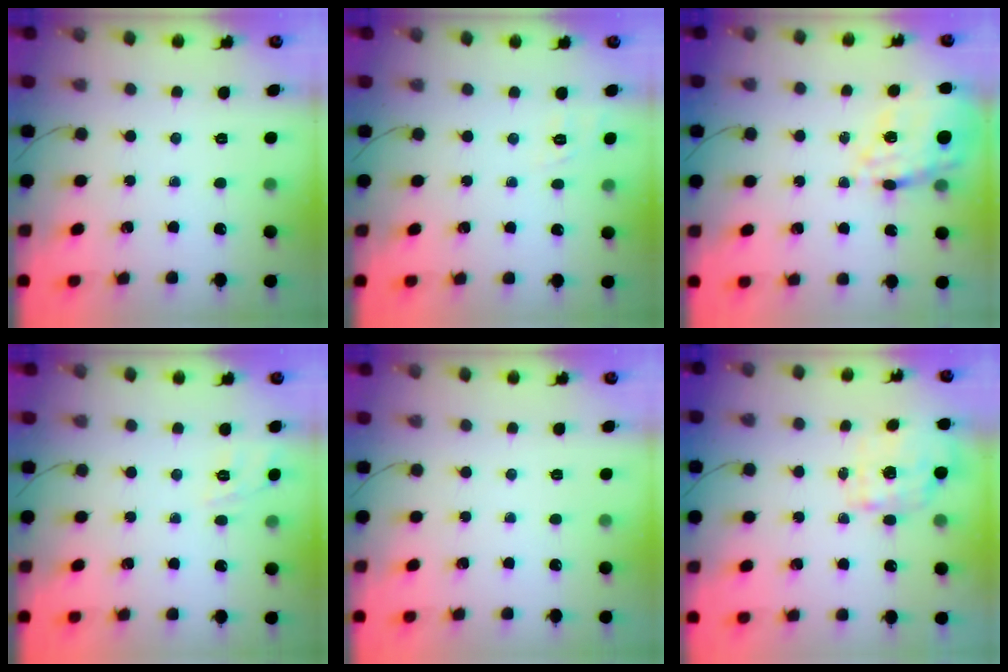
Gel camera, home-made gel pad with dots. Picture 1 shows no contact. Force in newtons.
{"total": 2.1, "press": 0.8, "slide": 2.0}
{"total": 19.9, "press": 19.5, "slide": 4.1}
{"total": 9.6, "press": 9.5, "slide": 1.5}
{"total": 2.4, "press": 2.4, "slide": 0.5}
{"total": 2.4, "press": 2.1, "slide": 1.2}